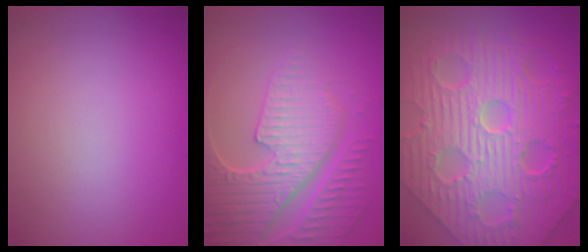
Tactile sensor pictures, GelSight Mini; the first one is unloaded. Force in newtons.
{"total": 6.7, "press": 5.5, "slide": 3.8}
{"total": 11.9, "press": 8.0, "slide": 8.8}